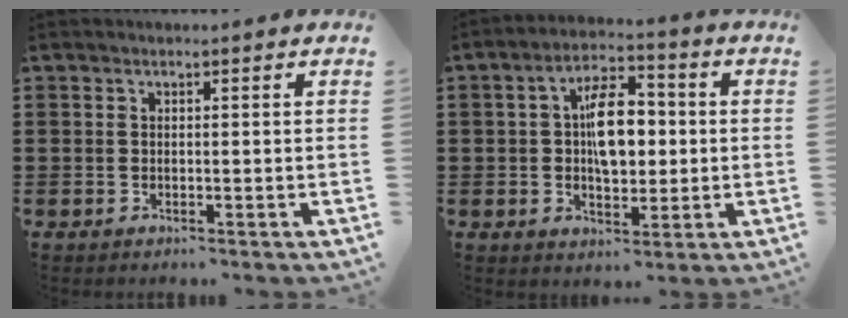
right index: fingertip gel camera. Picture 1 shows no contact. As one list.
[{"total": 8.9, "force": [0.9, 4.5, 7.7], "torque": [-0.132, 0.010, 0.013]}]